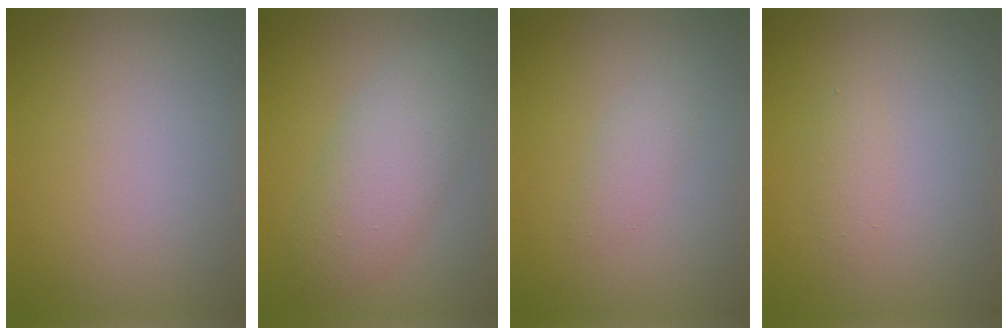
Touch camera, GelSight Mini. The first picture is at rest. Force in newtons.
{"total": 5.1, "press": 5.1, "slide": 0.1}
{"total": 1.3, "press": 1.3, "slide": 0.1}
{"total": 0.8, "press": 0.8, "slide": 0.0}